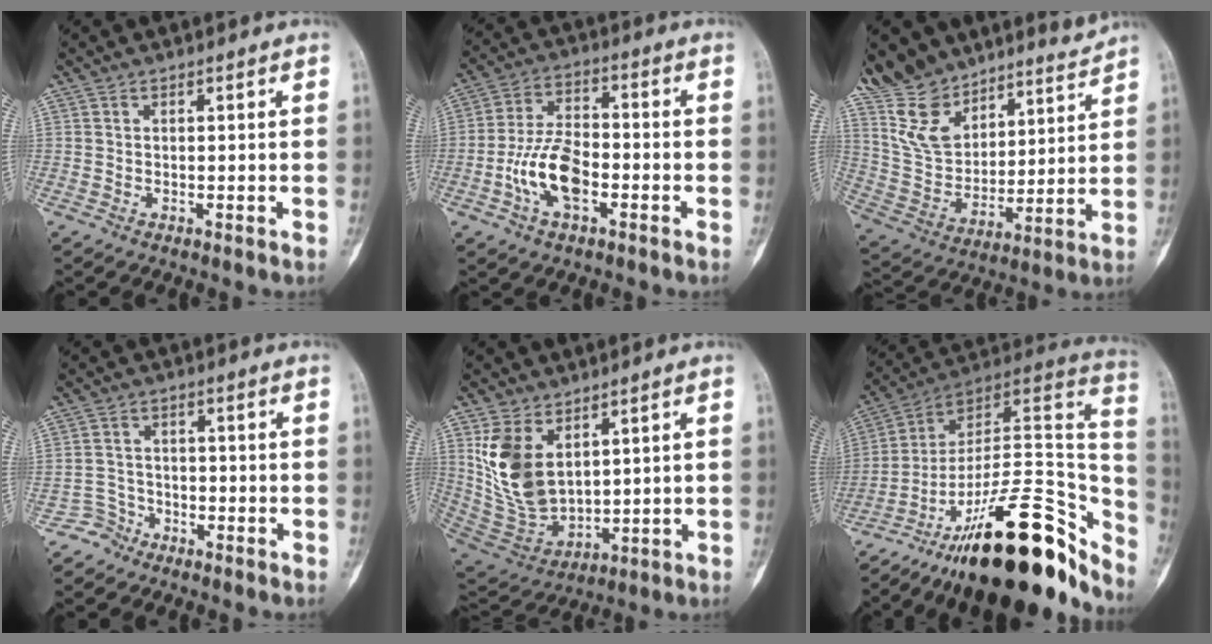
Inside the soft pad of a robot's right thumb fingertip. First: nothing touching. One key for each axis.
{"total": 10.8, "fx": -3.5, "fy": 5.7, "fz": 8.4, "tx": -0.156, "ty": 0.027, "tz": -0.071}
{"total": 17.6, "fx": 15.6, "fy": 6.7, "fz": 4.4, "tx": -0.038, "ty": -0.093, "tz": 0.290}
{"total": 3.5, "fx": -2.7, "fy": 2.1, "fz": -0.9, "tx": 0.035, "ty": 0.022, "tz": -0.059}
{"total": 14.0, "fx": 5.0, "fy": 8.6, "fz": 9.9, "tx": -0.179, "ty": -0.027, "tz": 0.123}
{"total": 33.6, "fx": -19.8, "fy": 13.2, "fz": 23.8, "tx": -0.250, "ty": 0.082, "tz": -0.299}